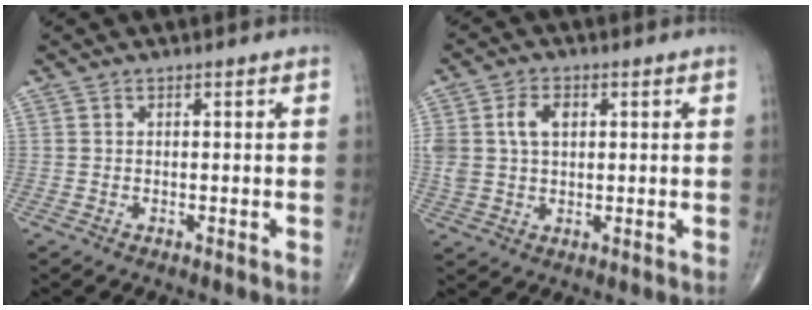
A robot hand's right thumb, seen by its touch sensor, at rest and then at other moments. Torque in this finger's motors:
{"motor_torque": [1.00, 0.94, 0.59, 0.16, 0.09]}